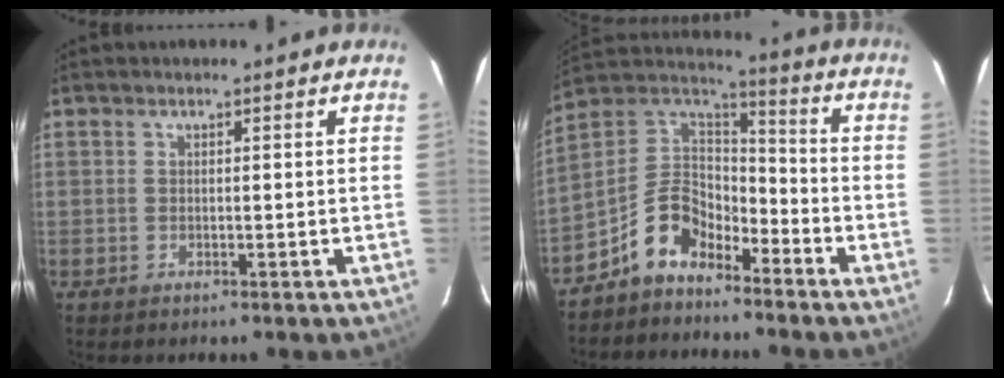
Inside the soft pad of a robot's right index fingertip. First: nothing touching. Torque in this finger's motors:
{"motor_torque": [1.12, -1.02, 0.25, 0.06]}